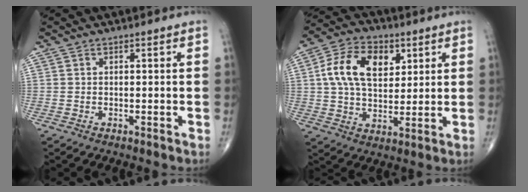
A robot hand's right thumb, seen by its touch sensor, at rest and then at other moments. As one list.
[{"total": 13.7, "force": [3.8, 8.7, 9.9], "torque": [-0.153, 0.001, 0.065]}]